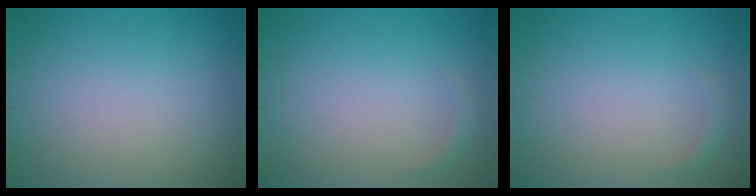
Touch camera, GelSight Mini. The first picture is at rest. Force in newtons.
{"total": 0.7, "press": 0.7, "slide": 0.1}
{"total": 0.7, "press": 0.7, "slide": 0.1}